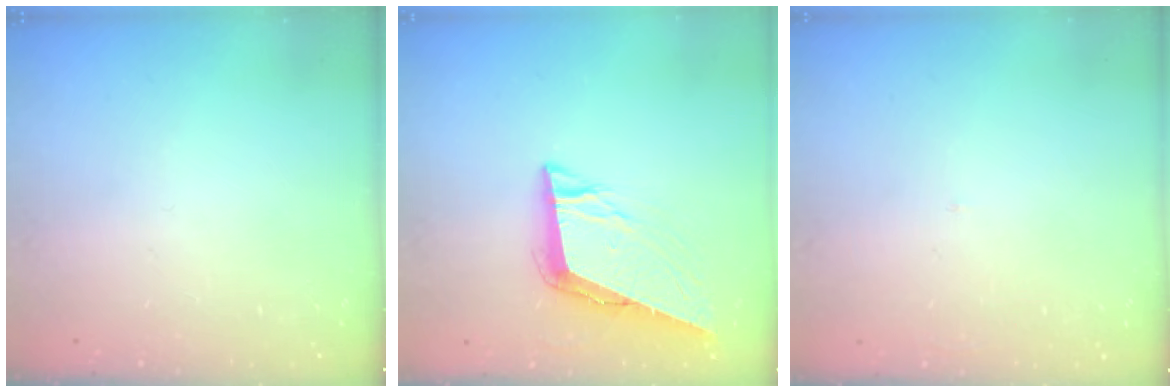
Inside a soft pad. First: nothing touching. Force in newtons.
{"total": 9.8, "press": 9.3, "slide": 3.0}
{"total": 1.7, "press": 1.6, "slide": 0.1}